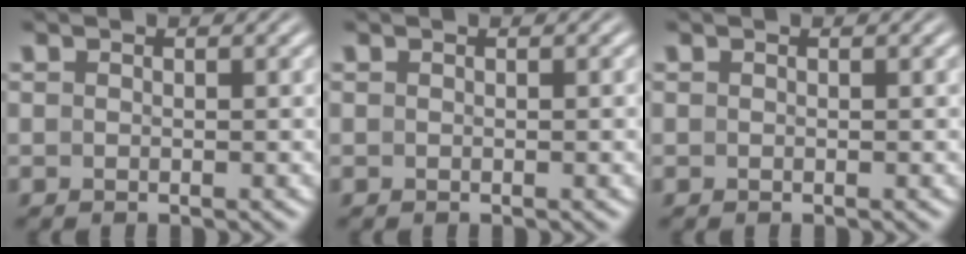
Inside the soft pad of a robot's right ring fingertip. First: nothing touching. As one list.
[{"total": 0.0}, {"total": 0.0}]